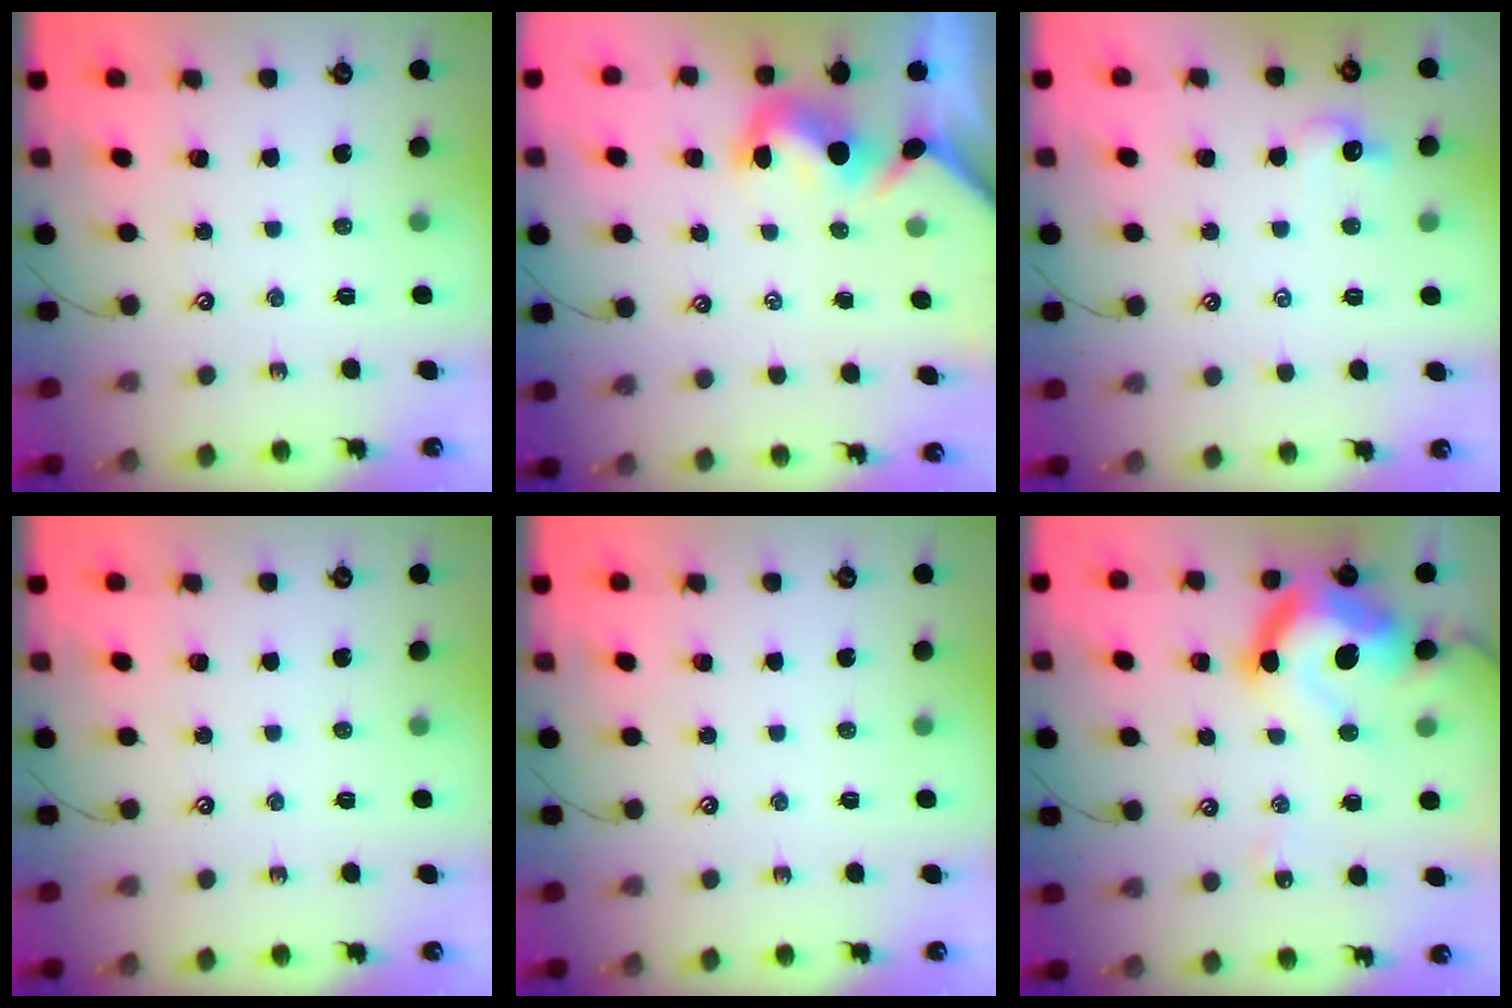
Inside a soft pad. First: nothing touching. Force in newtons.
{"total": 1.9, "press": 1.6, "slide": 1.0}
{"total": 1.5, "press": 1.5, "slide": 0.4}
{"total": 0.0}
{"total": 0.0}
{"total": 19.0, "press": 18.8, "slide": 2.3}